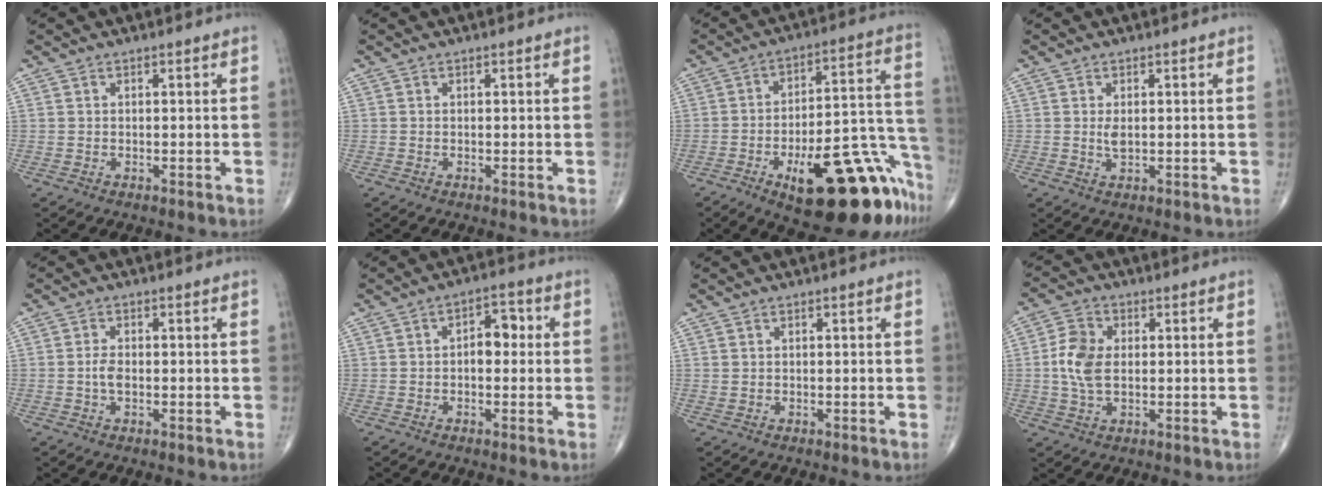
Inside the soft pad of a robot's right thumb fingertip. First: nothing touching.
{"total": 0.0}
{"total": 24.8, "force": [-12.8, 8.6, 19.4], "torque": [-0.180, 0.090, -0.174]}
{"total": 1.9, "force": [0.2, 0.9, 1.7], "torque": [-0.032, -0.005, 0.006]}
{"total": 2.5, "force": [-0.4, 1.3, 2.1], "torque": [-0.042, 0.005, -0.010]}
{"total": 5.0, "force": [0.1, 3.0, 4.0], "torque": [-0.042, 0.016, -0.007]}
{"total": 0.5, "force": [0.2, 0.5, 0.2], "torque": [-0.004, 0.003, 0.004]}
{"total": 7.6, "force": [0.3, 4.8, 5.9], "torque": [-0.117, 0.006, 0.003]}